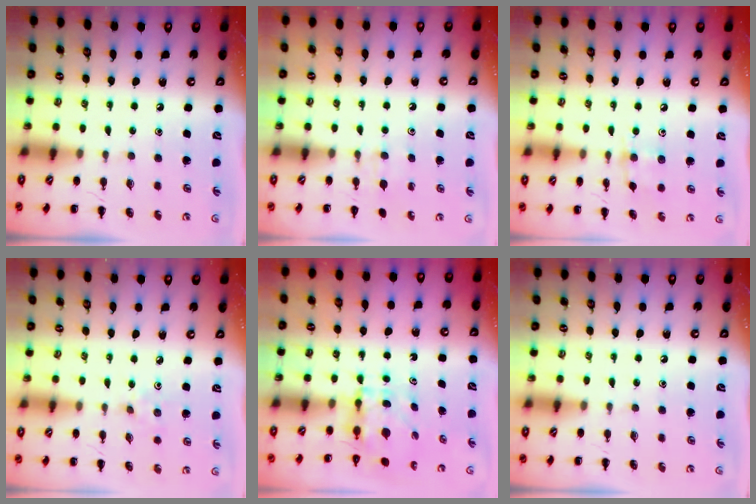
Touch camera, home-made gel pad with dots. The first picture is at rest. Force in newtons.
{"total": 4.5, "press": 4.1, "slide": 1.8}
{"total": 7.2, "press": 7.2, "slide": 0.7}
{"total": 2.5, "press": 2.3, "slide": 0.9}
{"total": 4.0, "press": 4.0, "slide": 0.3}
{"total": 0.0}